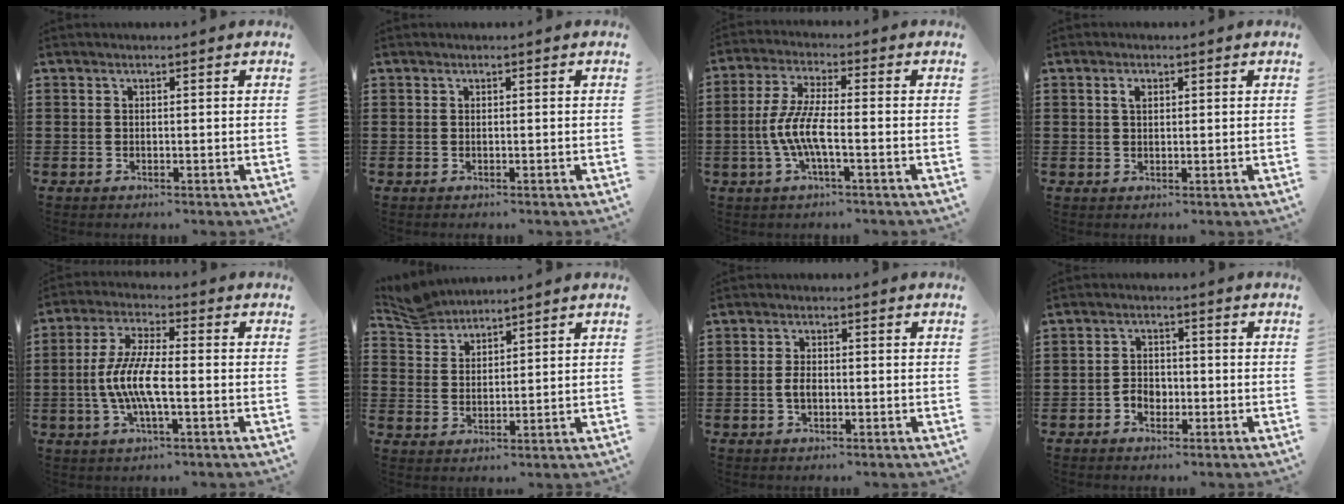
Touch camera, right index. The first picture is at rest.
{"total": 0.0}
{"total": 6.3, "force": [-2.0, 1.4, 5.8], "torque": [-0.134, -0.011, -0.046]}
{"total": 1.5, "force": [0.6, 0.8, 1.1], "torque": [-0.025, 0.006, 0.010]}
{"total": 7.8, "force": [-1.8, 2.0, 7.3], "torque": [-0.165, -0.012, -0.042]}
{"total": 4.1, "force": [4.1, 0.6, 0.1], "torque": [-0.017, -0.009, 0.079]}
{"total": 2.3, "force": [-0.5, 1.1, 1.9], "torque": [-0.045, -0.001, -0.011]}
{"total": 2.6, "force": [-1.1, 2.0, 1.1], "torque": [-0.026, 0.004, -0.025]}